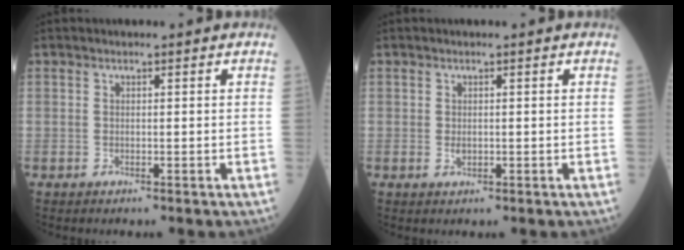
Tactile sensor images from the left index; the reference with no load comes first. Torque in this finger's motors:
{"motor_torque": [0.03, 0.01, 0.01, 0.00]}